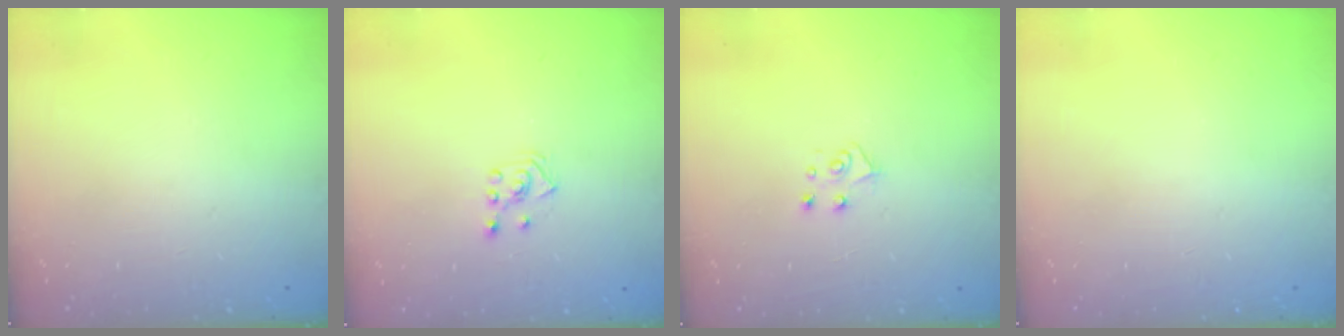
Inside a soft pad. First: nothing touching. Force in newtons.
{"total": 3.6, "press": 3.5, "slide": 0.7}
{"total": 5.1, "press": 5.1, "slide": 0.5}
{"total": 0.0}